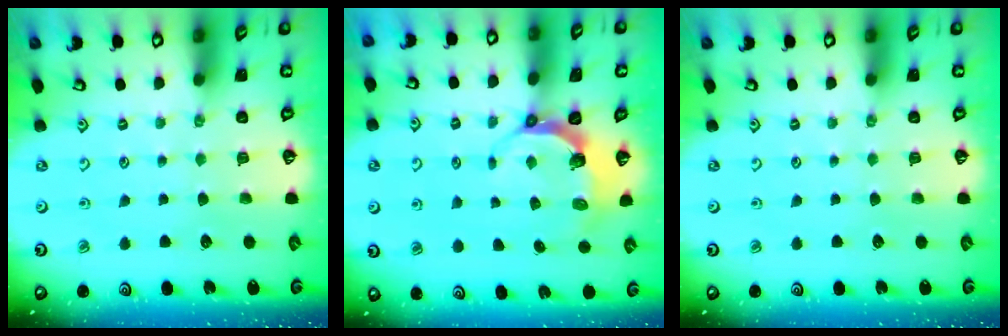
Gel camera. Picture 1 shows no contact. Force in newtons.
{"total": 5.8, "press": 4.8, "slide": 3.4}
{"total": 0.0}